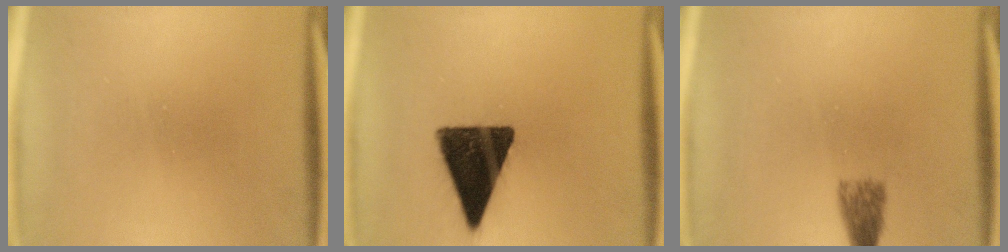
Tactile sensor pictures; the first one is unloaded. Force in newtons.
{"total": 14.6}
{"total": 2.7}